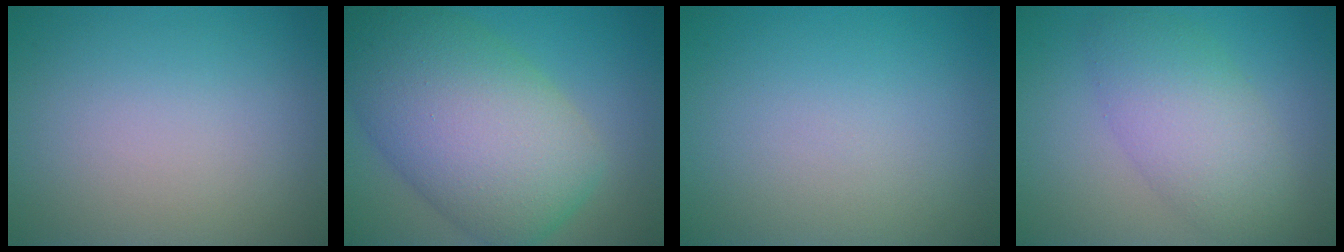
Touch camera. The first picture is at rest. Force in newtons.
{"total": 12.3, "press": 12.3, "slide": 0.3}
{"total": 0.0}
{"total": 5.4, "press": 5.4, "slide": 0.1}